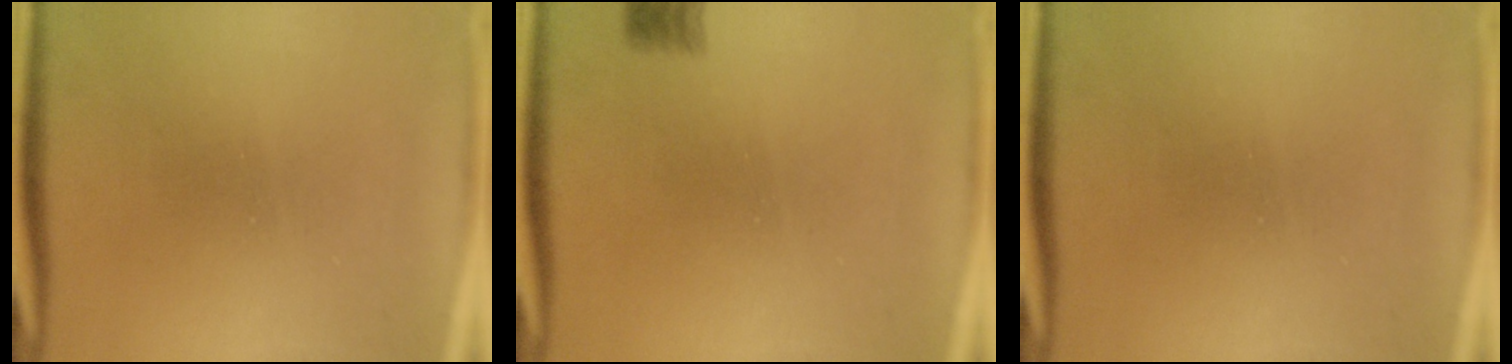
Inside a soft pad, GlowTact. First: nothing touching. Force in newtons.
{"total": 2.1}
{"total": 0.0}